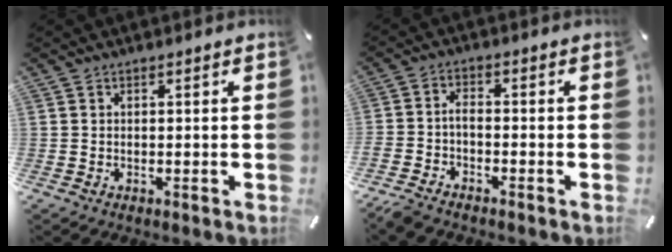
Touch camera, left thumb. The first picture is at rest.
{"total": 3.8, "force": [-3.0, 1.1, 2.0], "torque": [-0.056, 0.005, -0.063]}